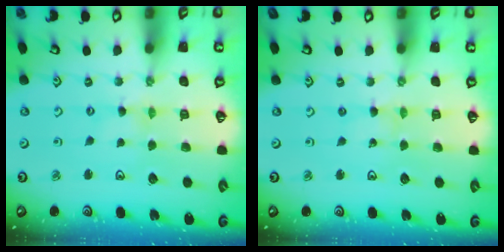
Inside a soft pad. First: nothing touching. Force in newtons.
{"total": 1.9, "press": 1.9, "slide": 0.2}